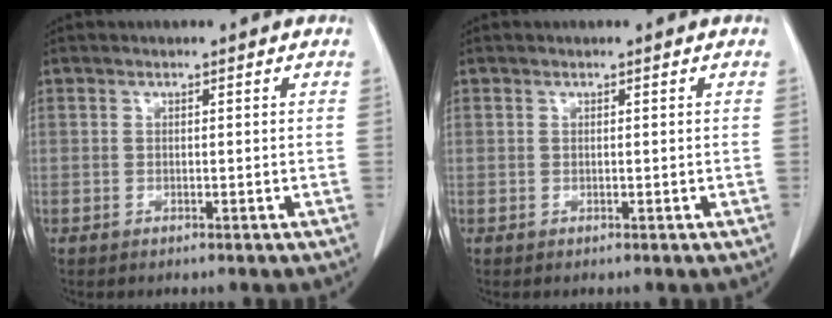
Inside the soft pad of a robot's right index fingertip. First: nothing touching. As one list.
[{"total": 0.0}]